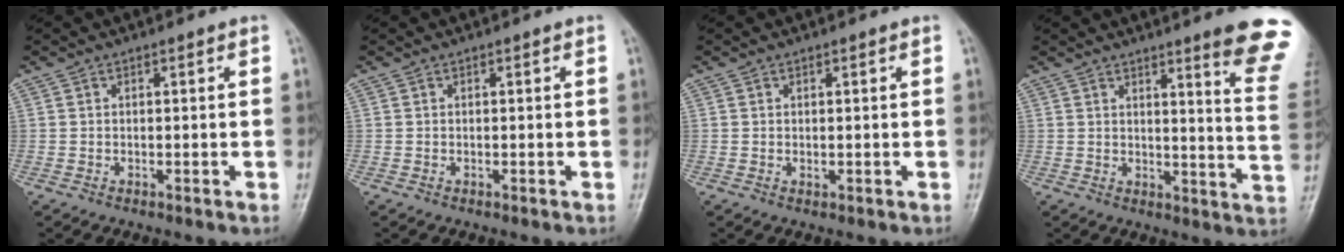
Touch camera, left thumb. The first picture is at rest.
{"total": 0.0}
{"total": 0.7, "force": [0.1, 0.3, 0.6], "torque": [-0.011, 0.001, 0.006]}
{"total": 13.5, "force": [9.3, 0.7, 9.7], "torque": [-0.098, -0.065, 0.103]}